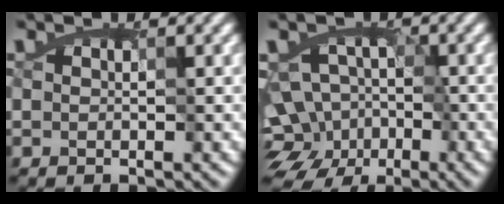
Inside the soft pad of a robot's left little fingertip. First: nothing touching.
{"total": 8.4, "force": [-4.1, 6.6, 3.2], "torque": [-0.021, 0.002, -0.091]}